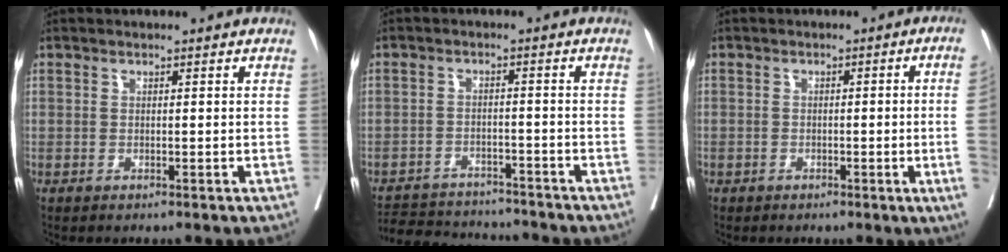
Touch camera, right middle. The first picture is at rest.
{"total": 11.2, "force": [-10.6, 2.8, 2.2], "torque": [-0.038, 0.007, -0.152]}
{"total": 5.2, "force": [-1.0, -0.7, 5.0], "torque": [-0.057, 0.000, -0.015]}